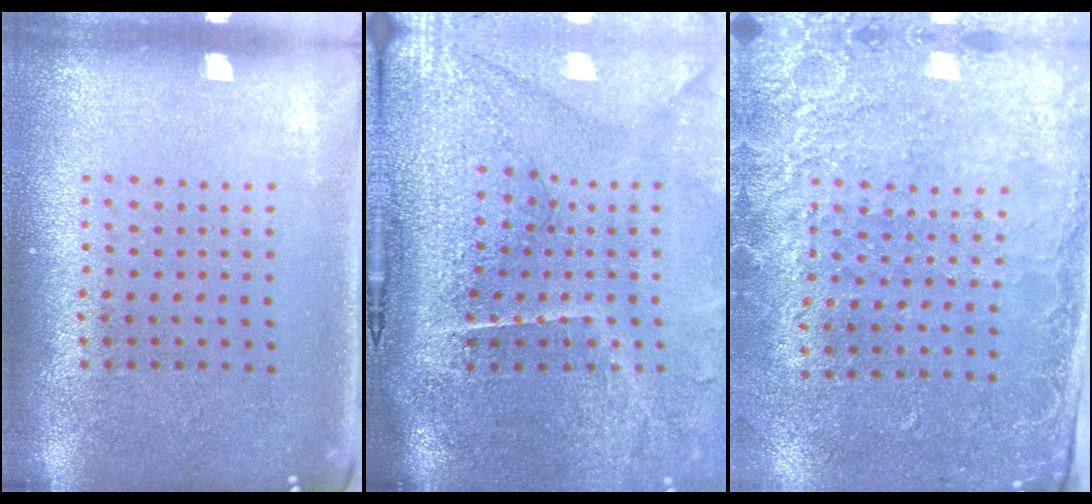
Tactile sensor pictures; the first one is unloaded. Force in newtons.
{"total": 4.8, "press": 3.9, "slide": 2.8}
{"total": 2.6, "press": 2.1, "slide": 1.4}